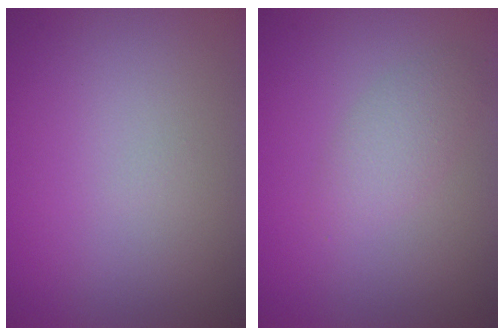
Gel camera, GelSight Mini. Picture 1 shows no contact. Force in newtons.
{"total": 2.1, "press": 2.1, "slide": 0.1}